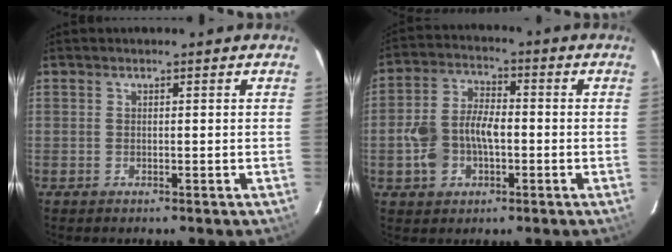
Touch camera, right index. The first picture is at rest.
{"total": 10.0, "force": [-2.3, 6.3, 7.3], "torque": [-0.157, 0.015, -0.035]}